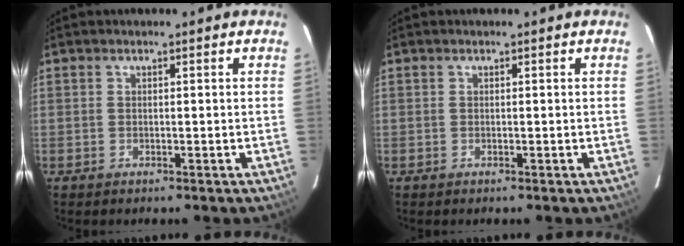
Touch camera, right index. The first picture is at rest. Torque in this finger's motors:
{"motor_torque": [0.00, 0.00, 0.00, 0.00]}